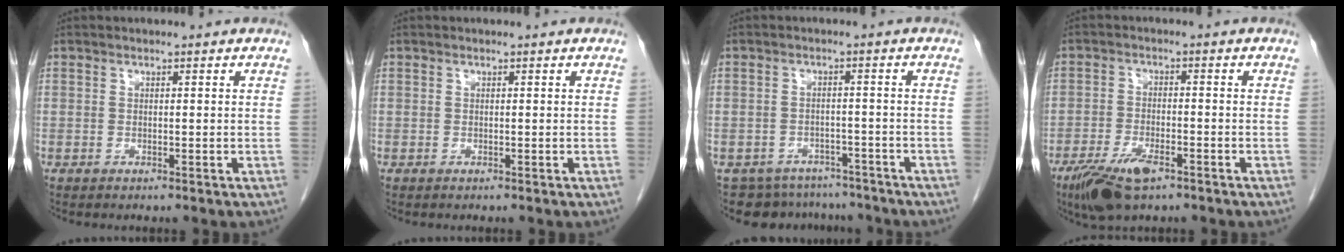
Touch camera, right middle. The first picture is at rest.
{"total": 0.0}
{"total": 9.0, "force": [-8.1, 4.0, 0.5], "torque": [-0.005, 0.014, -0.099]}
{"total": 7.6, "force": [-4.8, 2.5, 5.3], "torque": [-0.103, -0.011, -0.082]}